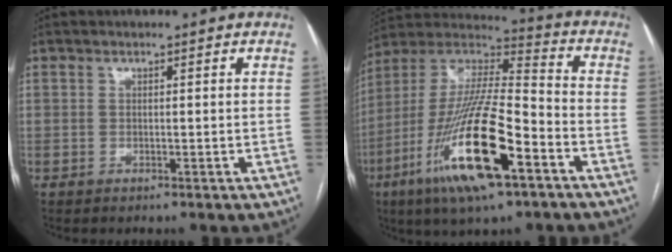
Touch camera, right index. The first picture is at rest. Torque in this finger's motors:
{"motor_torque": [1.24, -0.90, 0.58, 0.13]}